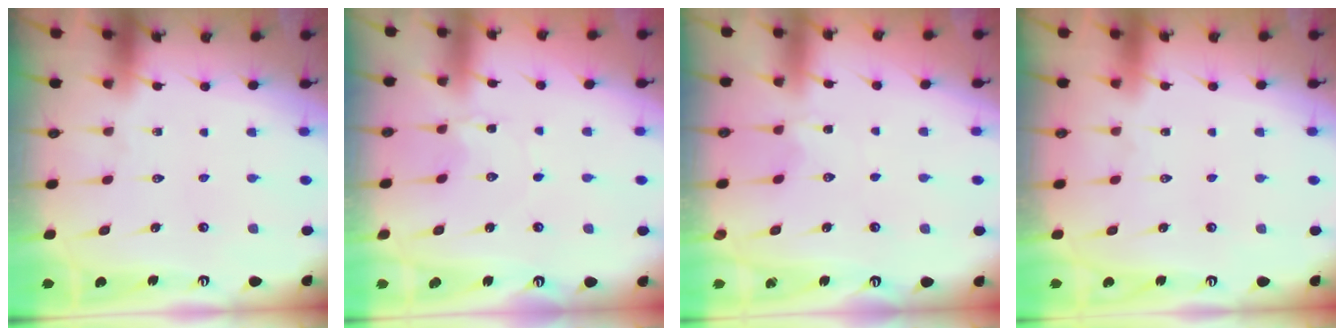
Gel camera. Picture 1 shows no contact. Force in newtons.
{"total": 0.8, "press": 0.8, "slide": 0.1}
{"total": 2.2, "press": 2.2, "slide": 0.3}
{"total": 1.6, "press": 1.6, "slide": 0.1}